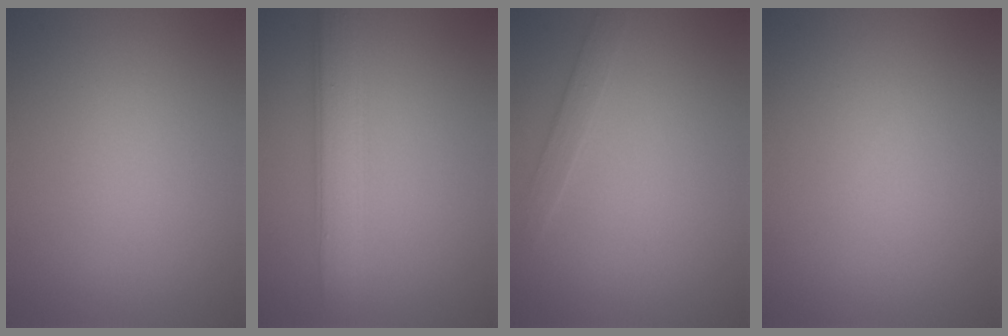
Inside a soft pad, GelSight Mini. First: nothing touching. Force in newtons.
{"total": 4.1, "press": 4.1, "slide": 0.1}
{"total": 1.3, "press": 1.3, "slide": 0.1}
{"total": 0.0}